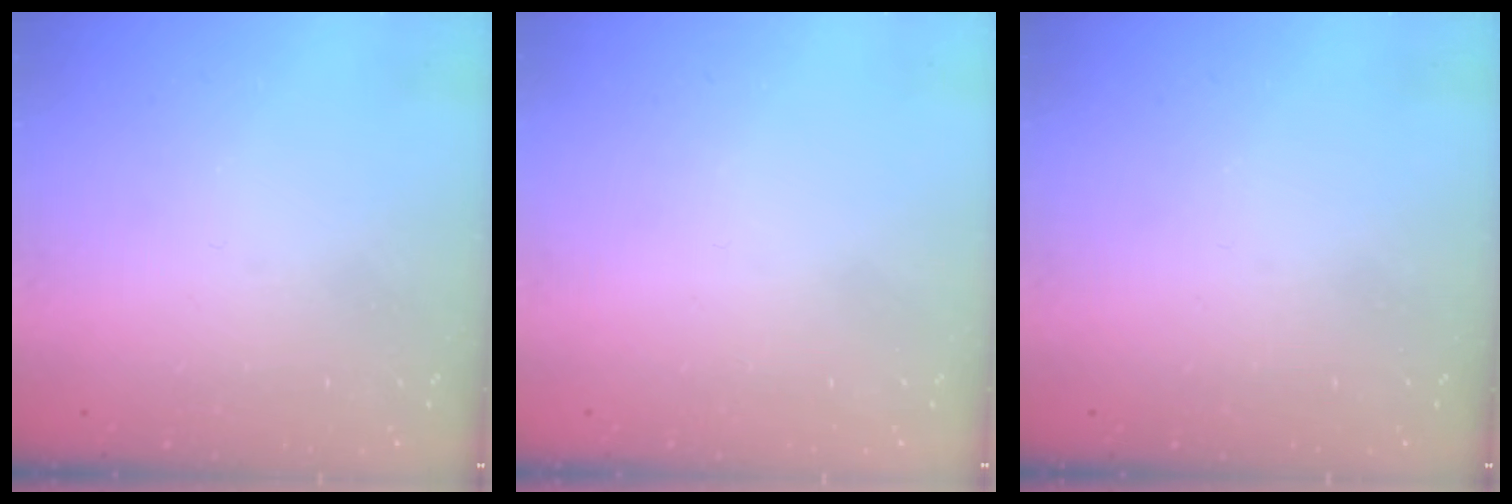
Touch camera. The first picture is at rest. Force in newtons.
{"total": 1.5, "press": 1.5, "slide": 0.1}
{"total": 0.0}